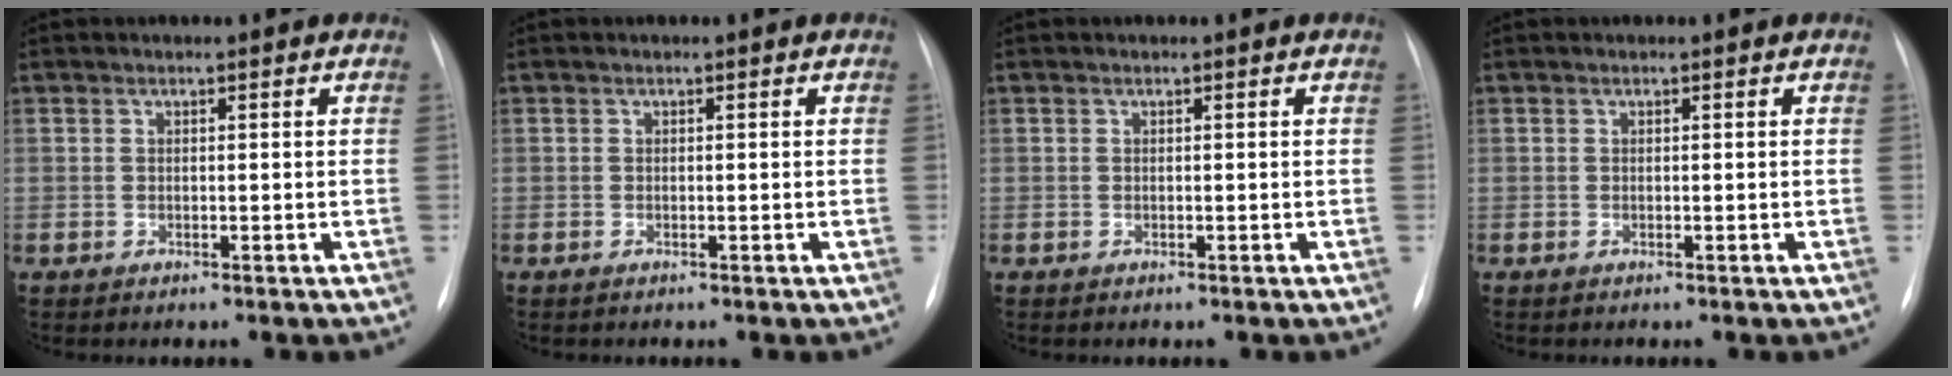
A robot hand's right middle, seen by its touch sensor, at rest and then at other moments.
{"total": 0.0}
{"total": 0.0}
{"total": 0.0}